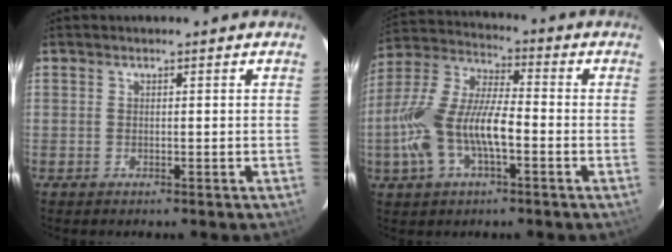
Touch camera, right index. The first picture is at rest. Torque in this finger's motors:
{"motor_torque": [0.64, -0.31, 0.86, 0.21]}